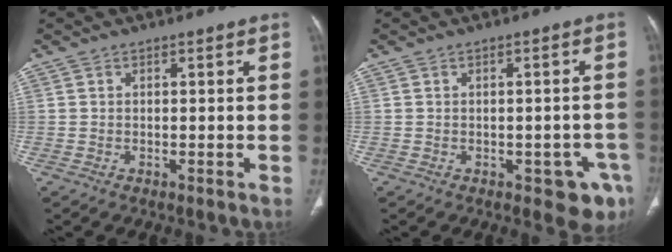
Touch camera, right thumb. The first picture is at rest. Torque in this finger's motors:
{"motor_torque": [1.16, 0.94, -0.29, -0.06, 0.11]}